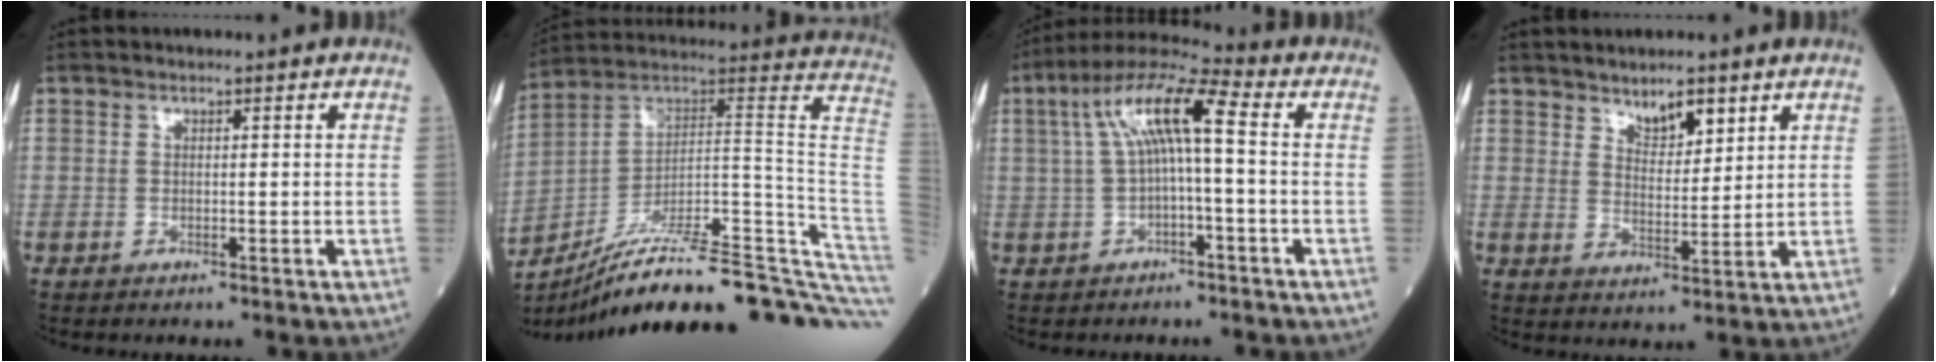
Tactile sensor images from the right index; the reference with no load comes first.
{"total": 32.0, "force": [-24.9, 2.8, 19.9], "torque": [-0.171, 0.019, -0.360]}
{"total": 10.1, "force": [1.3, 1.5, 9.9], "torque": [-0.188, 0.041, 0.020]}
{"total": 5.0, "force": [3.4, 1.8, 3.1], "torque": [-0.052, -0.002, 0.063]}